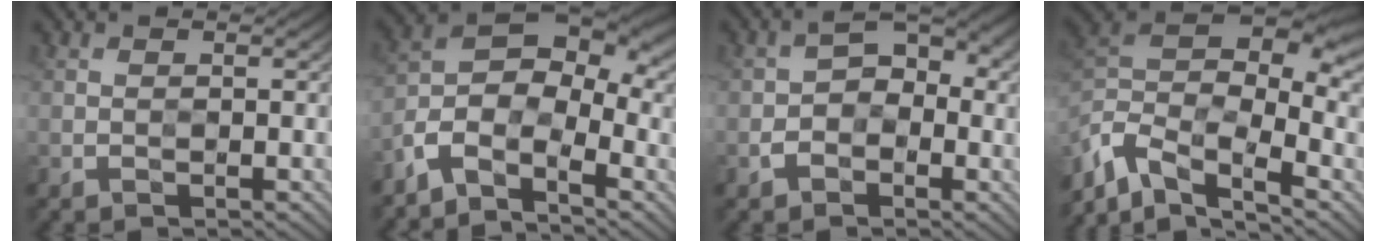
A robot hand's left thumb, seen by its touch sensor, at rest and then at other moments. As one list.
[{"total": 8.8, "force": [-4.5, 4.6, 6.0], "torque": [-0.106, -0.008, -0.105]}, {"total": 3.6, "force": [-1.4, 2.7, 2.0], "torque": [-0.026, 0.001, -0.034]}, {"total": 10.8, "force": [-4.7, 5.4, 8.0], "torque": [-0.183, -0.005, -0.090]}]